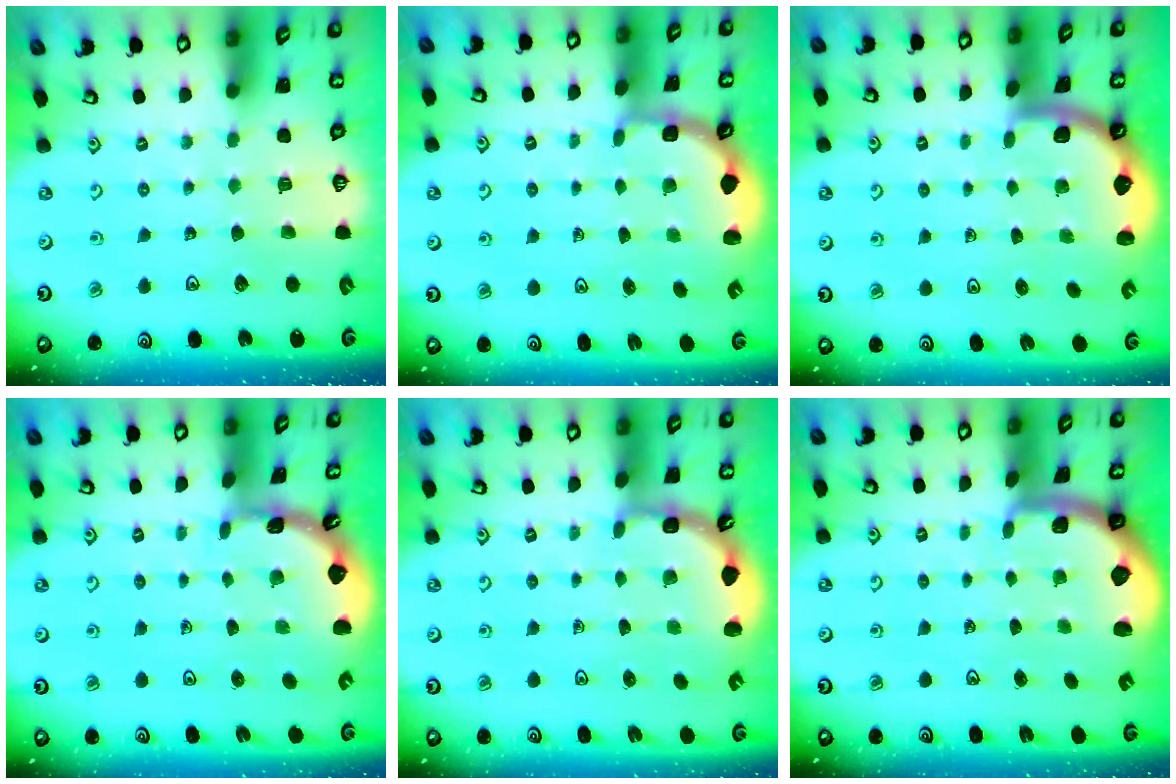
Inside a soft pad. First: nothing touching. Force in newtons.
{"total": 2.5, "press": 1.9, "slide": 1.6}
{"total": 1.4, "press": 1.4, "slide": 0.1}
{"total": 1.7, "press": 1.7, "slide": 0.1}
{"total": 2.1, "press": 1.9, "slide": 0.9}
{"total": 1.1, "press": 1.0, "slide": 0.3}